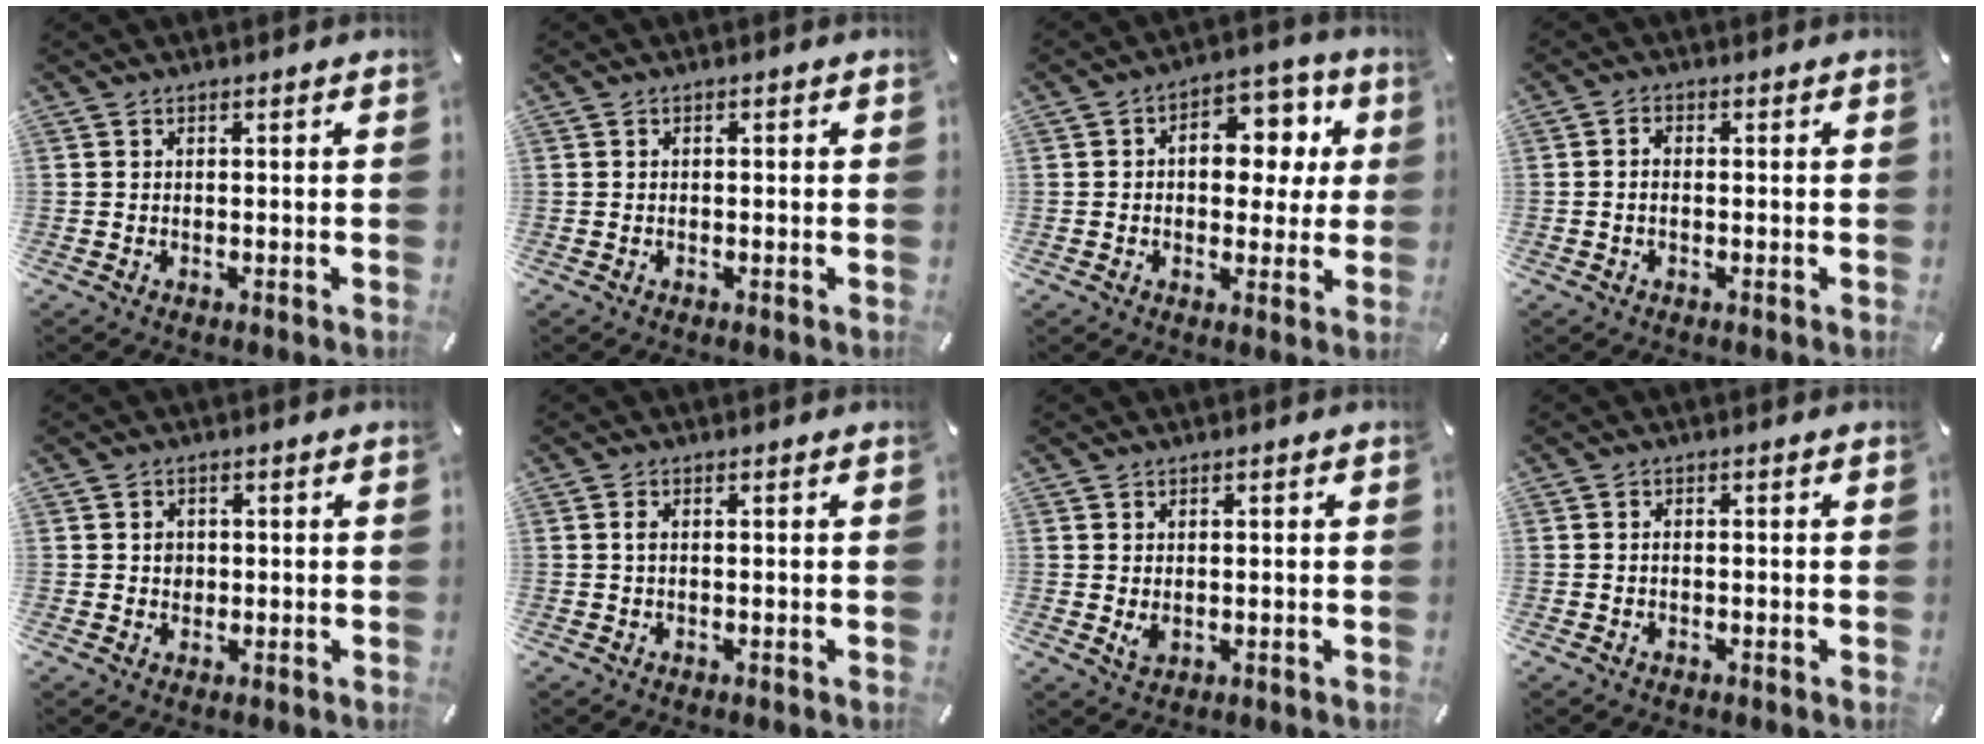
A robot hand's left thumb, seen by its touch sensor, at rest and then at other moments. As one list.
[{"total": 0.6, "force": [-0.2, 0.4, 0.4], "torque": [-0.009, 0.000, -0.005]}, {"total": 10.5, "force": [2.1, 7.1, 7.5], "torque": [-0.097, -0.009, 0.031]}, {"total": 1.9, "force": [-0.4, 1.1, 1.4], "torque": [-0.028, 0.003, -0.008]}, {"total": 2.2, "force": [0.0, 2.0, 0.8], "torque": [-0.009, 0.003, -0.003]}, {"total": 1.1, "force": [0.0, 0.3, 1.1], "torque": [-0.022, 0.001, -0.001]}, {"total": 2.4, "force": [-0.1, 1.7, 1.7], "torque": [-0.027, -0.004, -0.002]}, {"total": 0.9, "force": [-0.3, 0.6, 0.6], "torque": [-0.014, 0.001, -0.006]}]